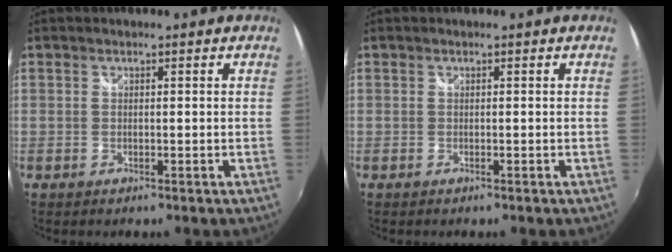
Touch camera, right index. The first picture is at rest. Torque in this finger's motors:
{"motor_torque": [0.30, 0.27, 0.03, 0.01]}